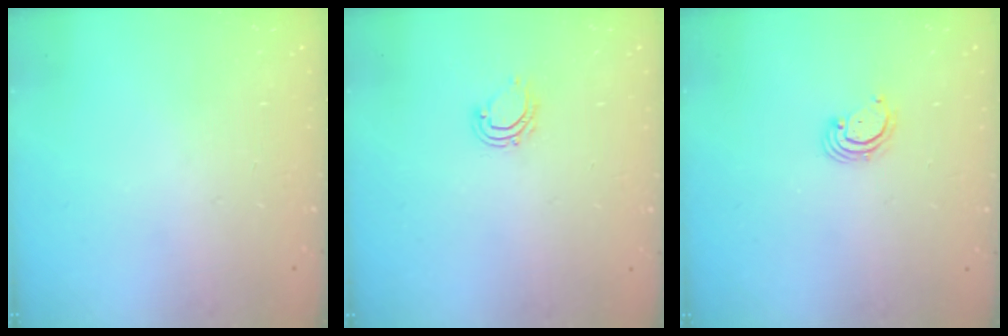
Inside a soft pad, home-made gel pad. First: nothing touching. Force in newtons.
{"total": 6.0, "press": 5.9, "slide": 1.0}
{"total": 2.7, "press": 2.7, "slide": 0.3}